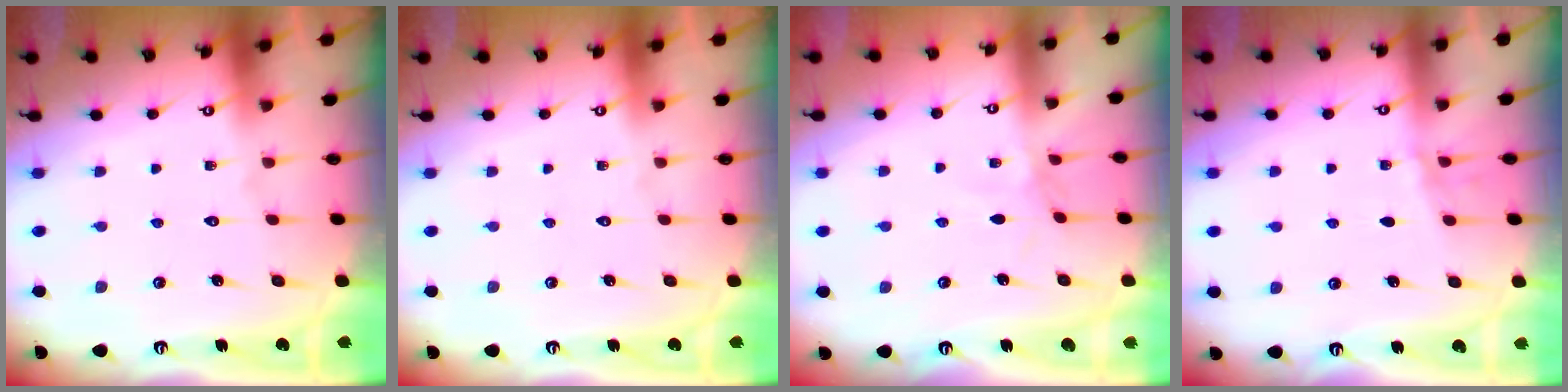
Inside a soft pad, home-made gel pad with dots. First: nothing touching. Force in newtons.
{"total": 0.0}
{"total": 1.6, "press": 1.6, "slide": 0.3}
{"total": 2.1, "press": 2.1, "slide": 0.2}